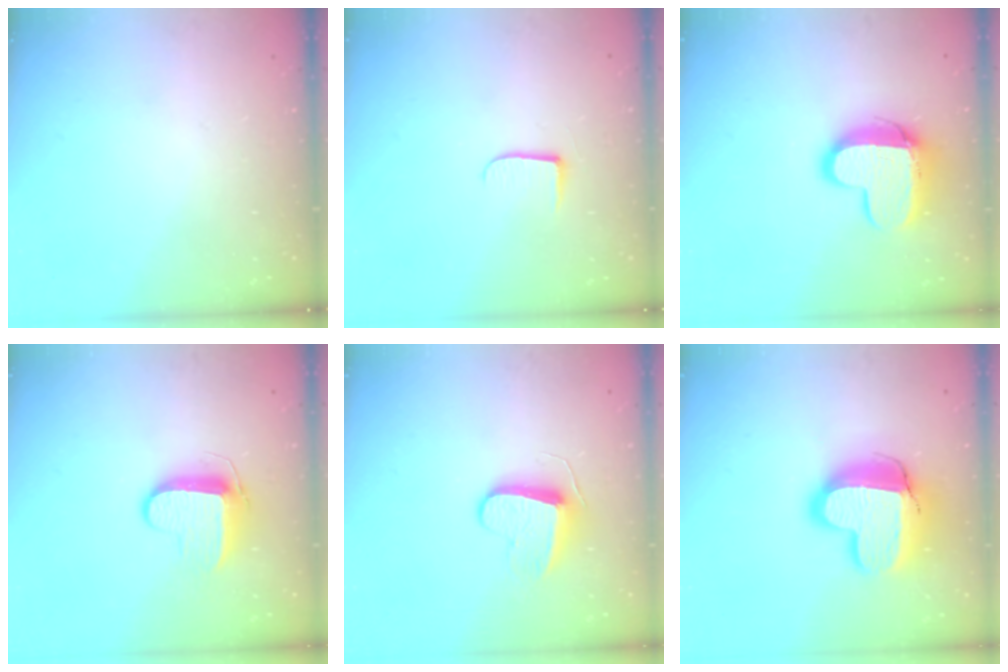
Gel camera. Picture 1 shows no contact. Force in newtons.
{"total": 6.1, "press": 6.1, "slide": 0.6}
{"total": 12.8, "press": 12.7, "slide": 1.4}
{"total": 9.0, "press": 9.0, "slide": 0.5}
{"total": 9.1, "press": 9.1, "slide": 0.7}
{"total": 16.9, "press": 16.8, "slide": 1.4}